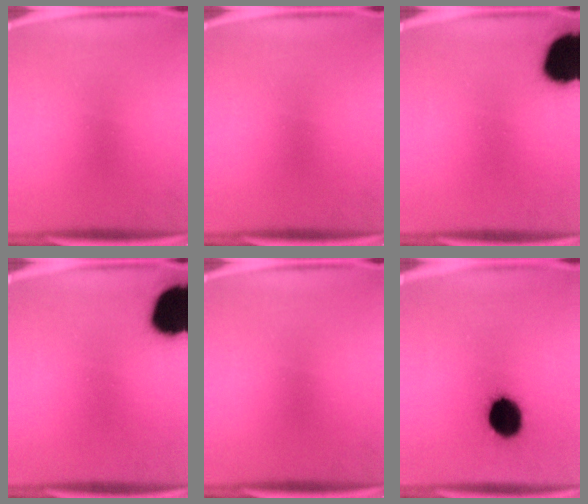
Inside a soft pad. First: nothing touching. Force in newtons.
{"total": 0.0}
{"total": 17.8}
{"total": 17.8}
{"total": 0.0}
{"total": 14.3}